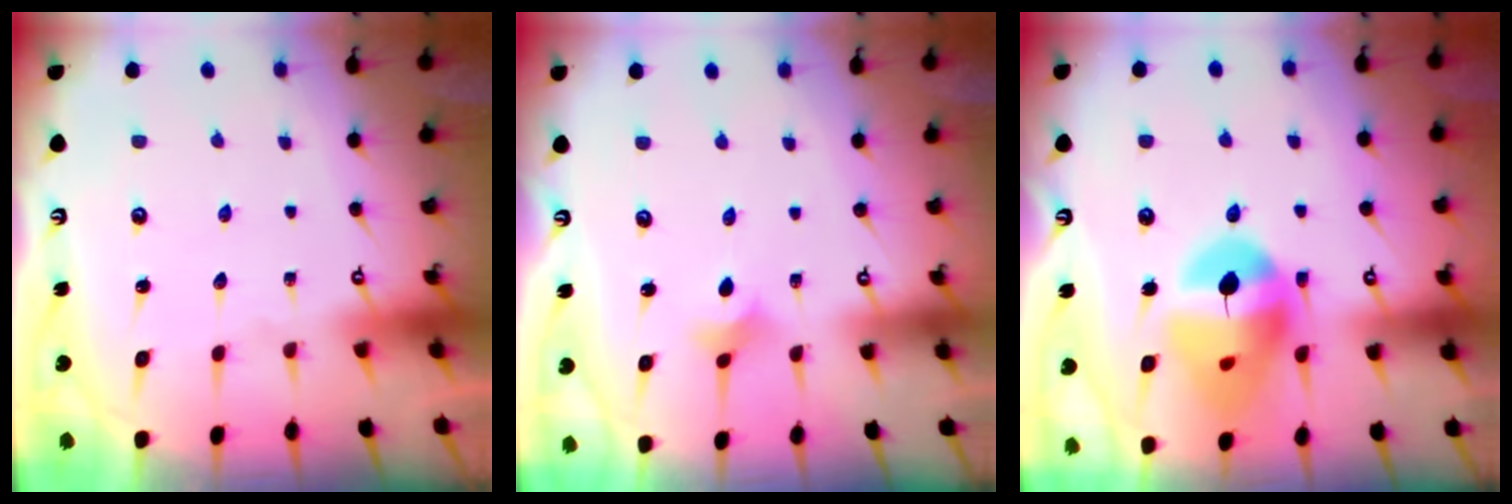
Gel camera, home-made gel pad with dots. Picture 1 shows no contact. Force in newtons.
{"total": 2.4, "press": 2.3, "slide": 0.4}
{"total": 16.7, "press": 16.6, "slide": 2.3}